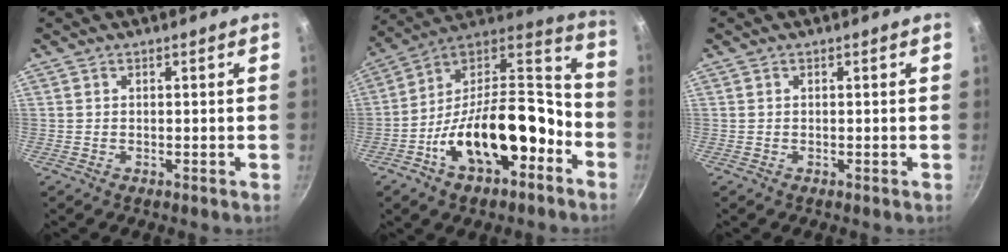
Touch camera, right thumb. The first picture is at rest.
{"total": 23.9, "force": [-8.9, 12.3, 18.4], "torque": [-0.264, 0.078, -0.153]}
{"total": 0.0}